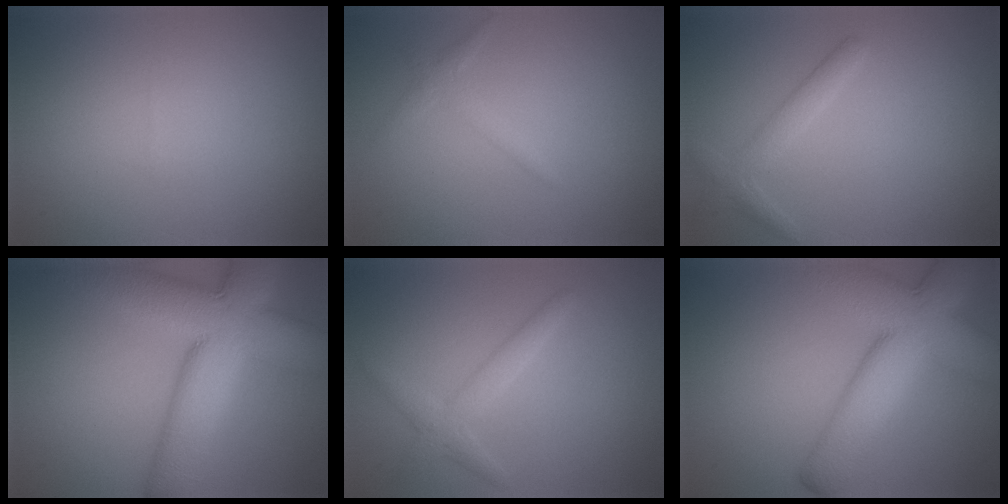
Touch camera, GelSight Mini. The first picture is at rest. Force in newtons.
{"total": 1.4, "press": 1.4, "slide": 0.1}
{"total": 2.0, "press": 2.0, "slide": 0.1}
{"total": 12.5, "press": 12.4, "slide": 1.0}
{"total": 2.3, "press": 2.3, "slide": 0.1}
{"total": 10.4, "press": 10.4, "slide": 0.7}